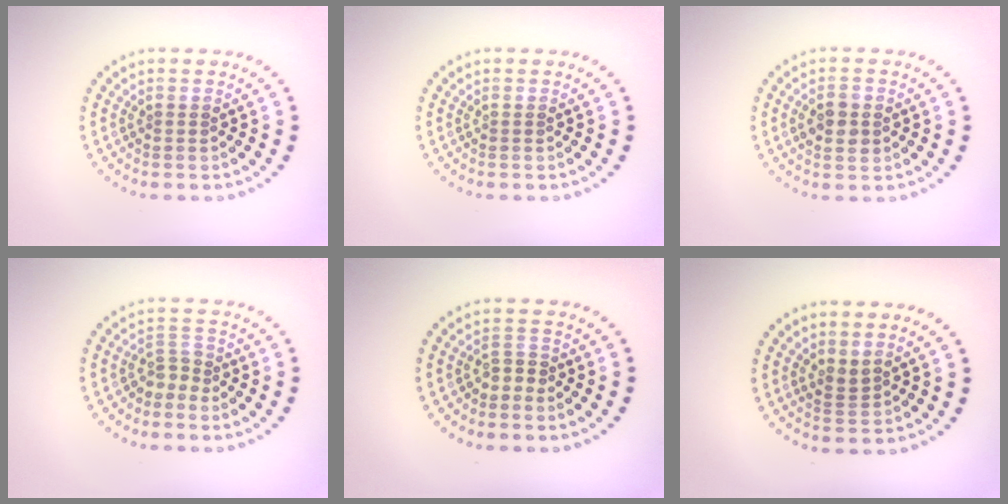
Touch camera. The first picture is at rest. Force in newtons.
{"total": 0.0}
{"total": 2.7, "press": 2.7, "slide": 0.1}
{"total": 1.9, "press": 1.3, "slide": 1.4}
{"total": 1.2, "press": 0.8, "slide": 0.9}
{"total": 1.4, "press": 1.1, "slide": 0.7}